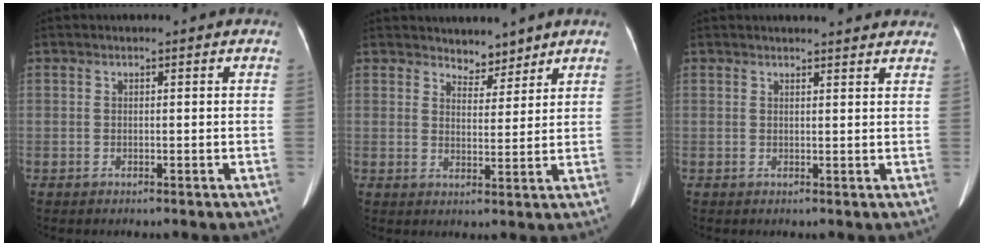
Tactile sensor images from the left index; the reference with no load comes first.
{"total": 3.5, "force": [3.2, 1.5, 0.3], "torque": [-0.003, 0.000, 0.051]}
{"total": 7.2, "force": [6.8, 0.8, 2.2], "torque": [-0.024, 0.008, 0.062]}